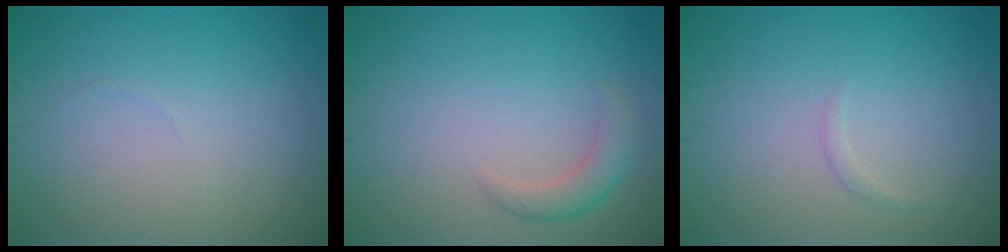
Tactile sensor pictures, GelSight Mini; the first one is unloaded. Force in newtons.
{"total": 2.1, "press": 2.1, "slide": 0.2}
{"total": 0.6, "press": 0.6, "slide": 0.1}